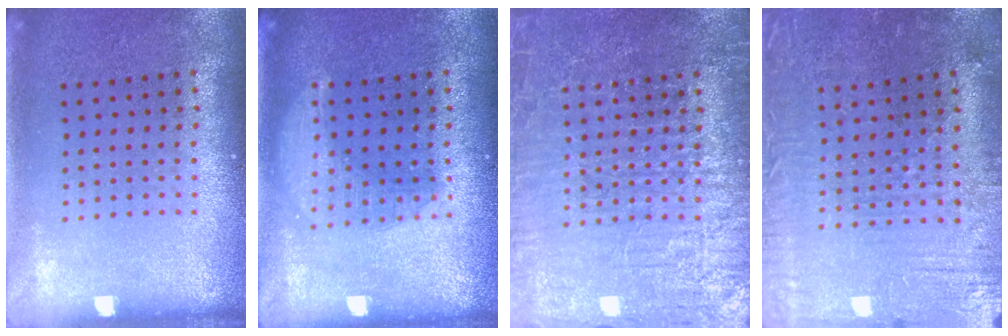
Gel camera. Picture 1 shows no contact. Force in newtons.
{"total": 2.4, "press": 2.4, "slide": 0.3}
{"total": 6.8, "press": 6.8, "slide": 1.0}
{"total": 1.0, "press": 0.9, "slide": 0.4}